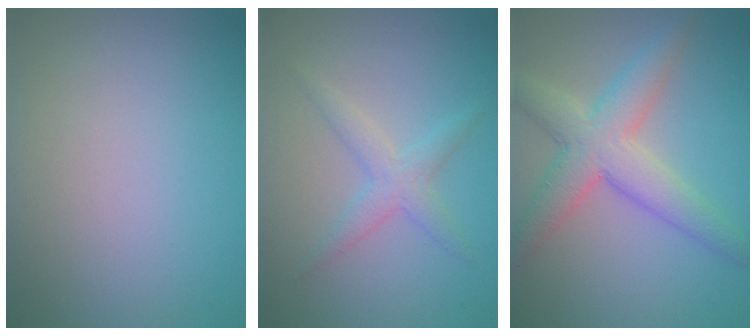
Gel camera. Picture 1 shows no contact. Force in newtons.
{"total": 2.2, "press": 2.2, "slide": 0.1}
{"total": 5.6, "press": 5.6, "slide": 0.2}